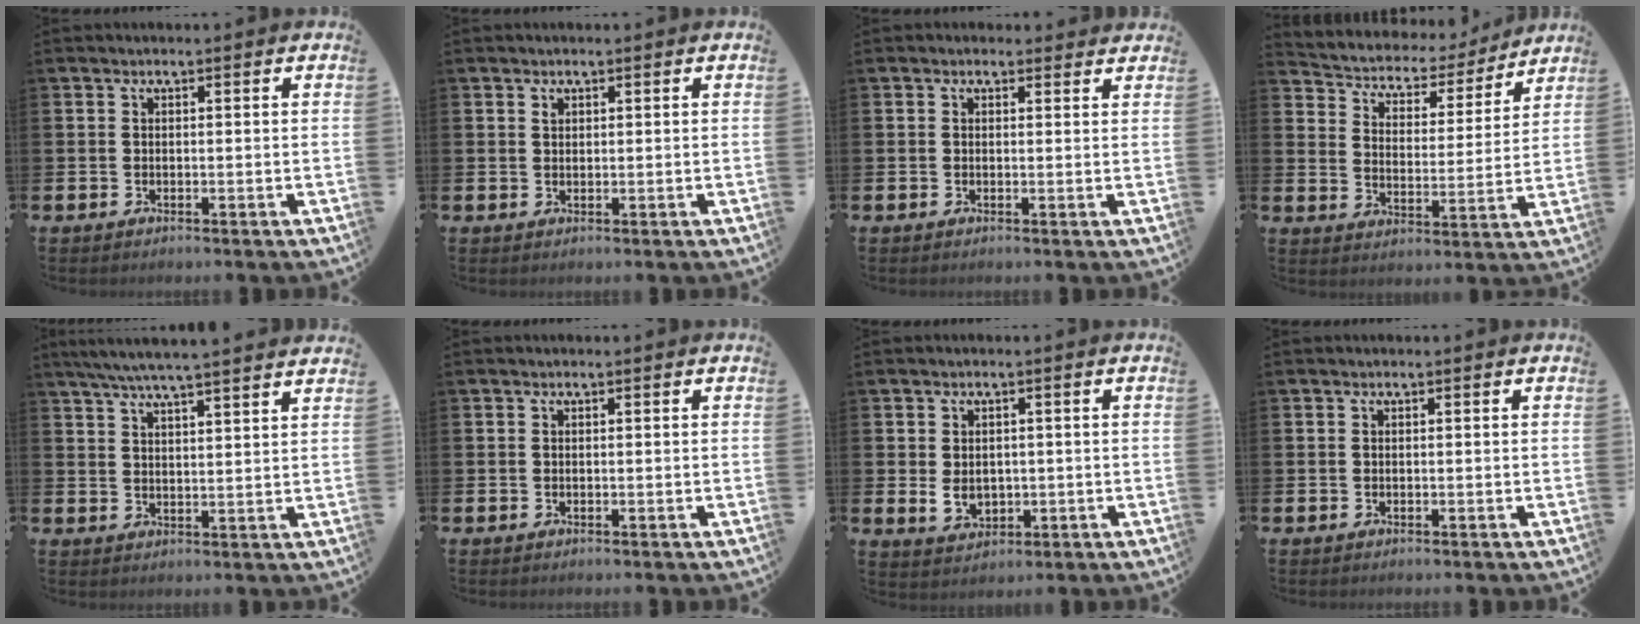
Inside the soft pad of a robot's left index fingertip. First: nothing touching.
{"total": 1.0, "force": [0.8, 0.5, 0.2], "torque": [0.016, -0.006, 0.011]}
{"total": 1.0, "force": [0.9, 0.5, 0.0], "torque": [0.006, 0.003, 0.014]}
{"total": 4.5, "force": [4.1, 1.9, 0.3], "torque": [-0.033, -0.039, 0.062]}
{"total": 5.7, "force": [5.4, -0.5, 1.6], "torque": [-0.055, -0.022, 0.099]}
{"total": 0.0}
{"total": 2.9, "force": [0.2, 2.1, 1.9], "torque": [-0.024, 0.000, -0.001]}
{"total": 0.0}